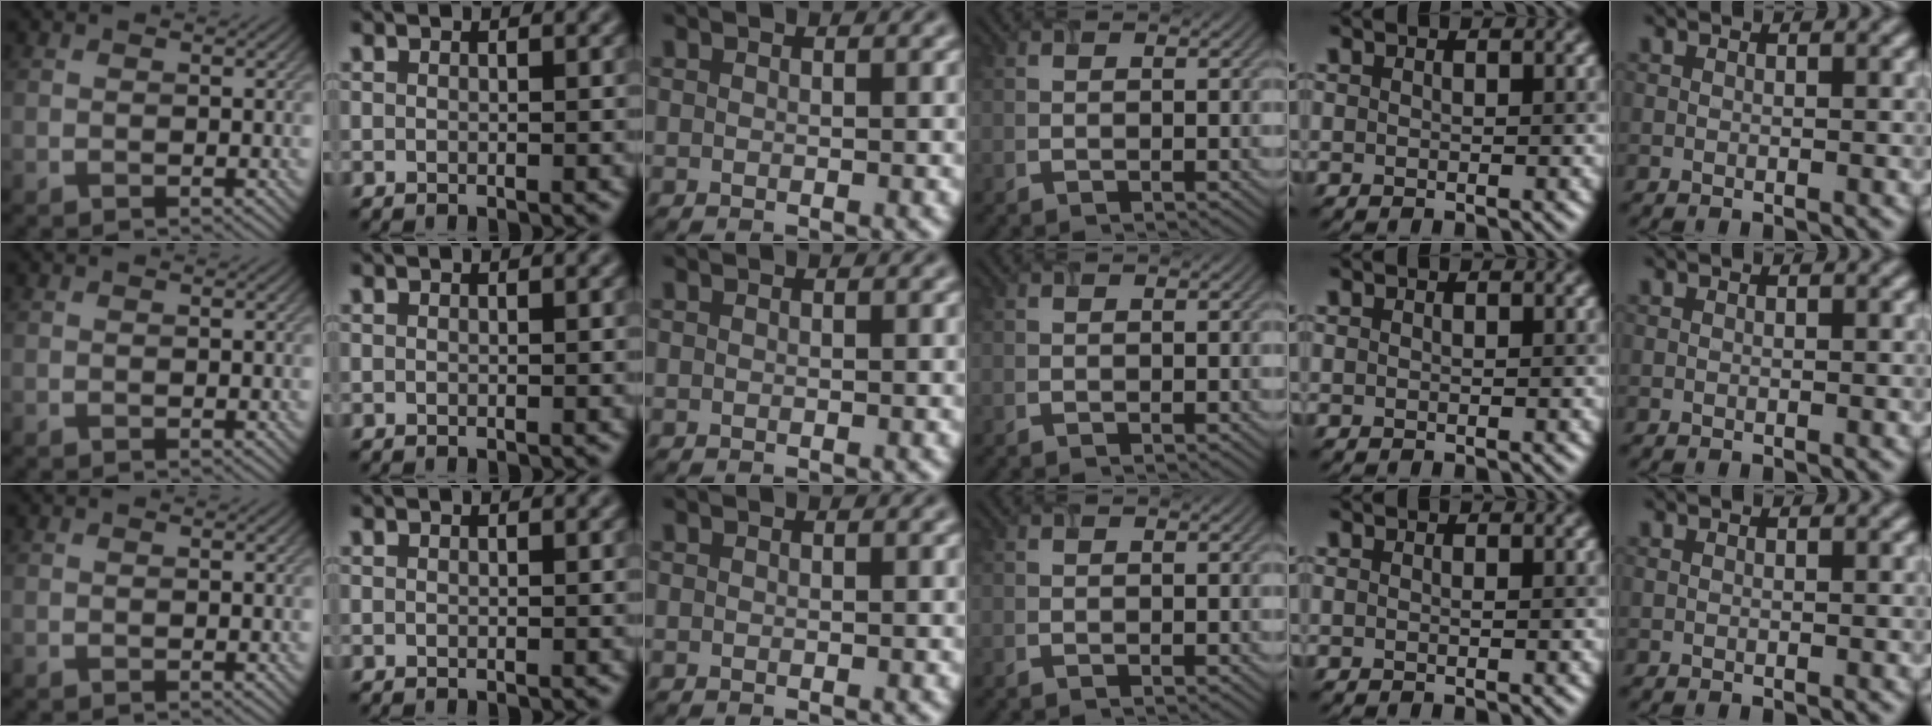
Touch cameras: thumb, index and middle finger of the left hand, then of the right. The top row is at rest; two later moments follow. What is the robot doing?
{"motion": "close", "object": "airpods case & airpods"}